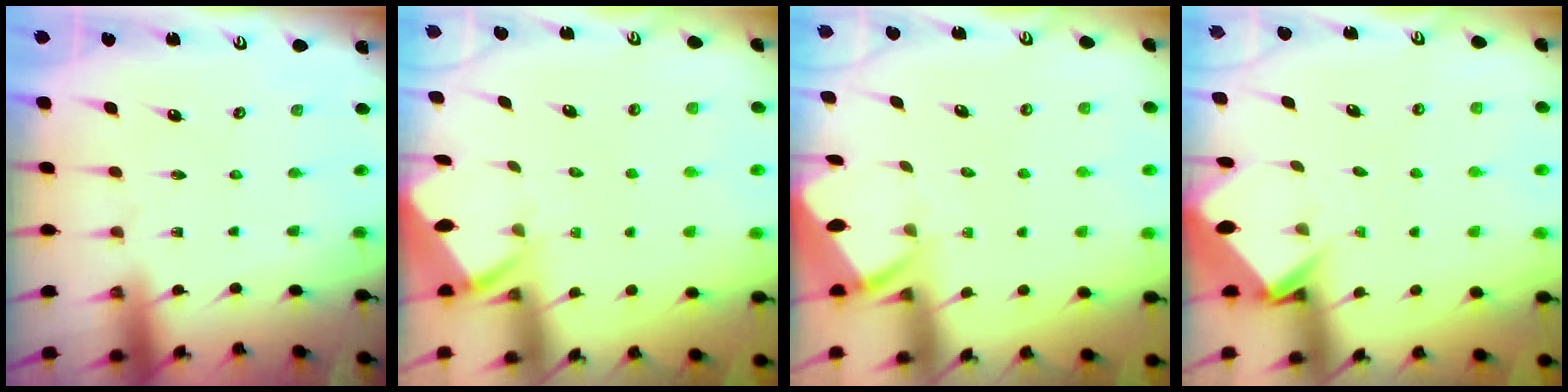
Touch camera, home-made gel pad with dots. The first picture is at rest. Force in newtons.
{"total": 3.5, "press": 3.4, "slide": 0.3}
{"total": 3.4, "press": 3.4, "slide": 0.3}
{"total": 3.9, "press": 3.9, "slide": 0.2}